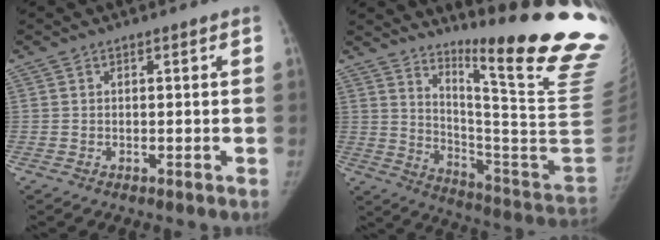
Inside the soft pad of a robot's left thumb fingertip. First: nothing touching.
{"total": 27.9, "force": [18.6, 1.2, 20.8], "torque": [-0.261, -0.165, 0.268]}